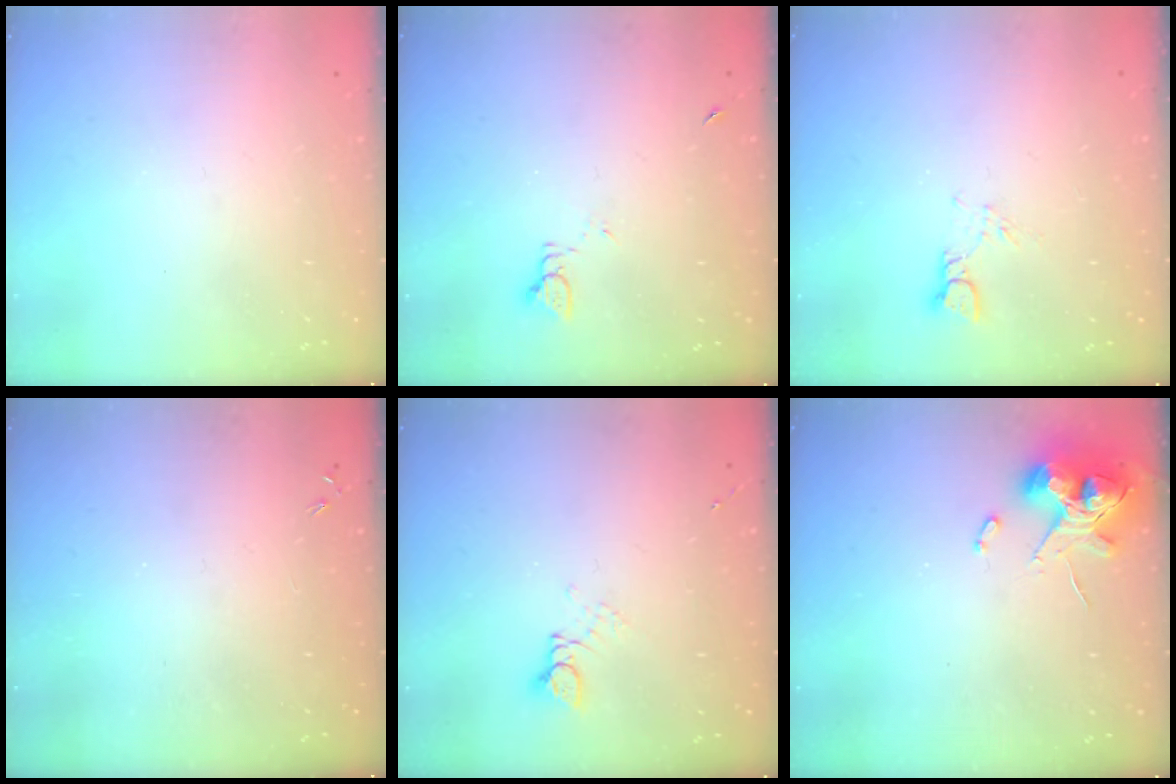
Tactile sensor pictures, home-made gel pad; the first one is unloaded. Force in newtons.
{"total": 1.7, "press": 1.7, "slide": 0.2}
{"total": 3.4, "press": 3.4, "slide": 0.4}
{"total": 0.0}
{"total": 2.8, "press": 2.8, "slide": 0.2}
{"total": 10.3, "press": 10.1, "slide": 1.5}